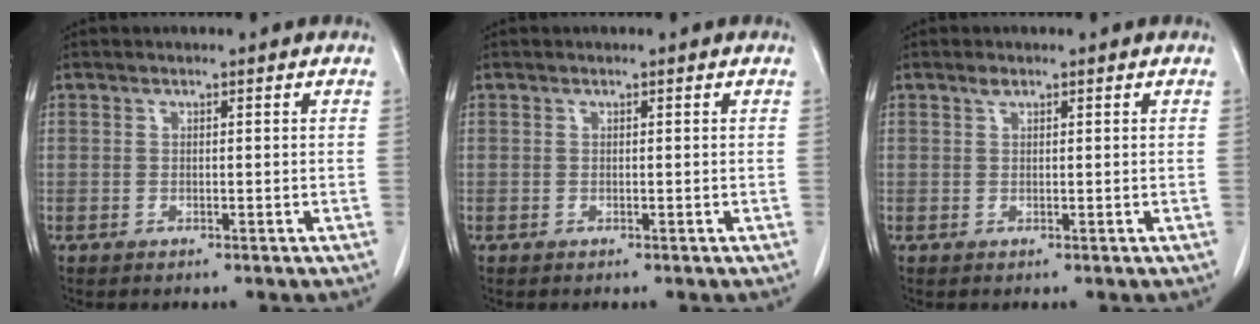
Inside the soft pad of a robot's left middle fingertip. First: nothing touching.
{"total": 0.0}
{"total": 0.8, "force": [0.6, 0.3, 0.4], "torque": [-0.009, 0.000, 0.010]}